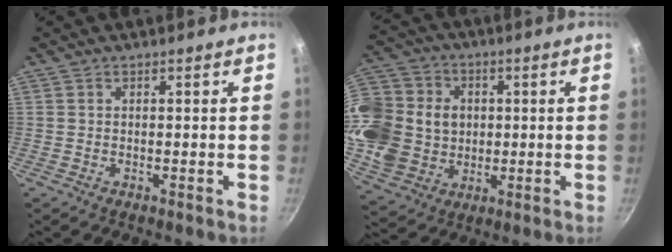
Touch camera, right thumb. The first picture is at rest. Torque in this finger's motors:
{"motor_torque": [1.37, 3.64, 0.31, -0.13, 0.23]}